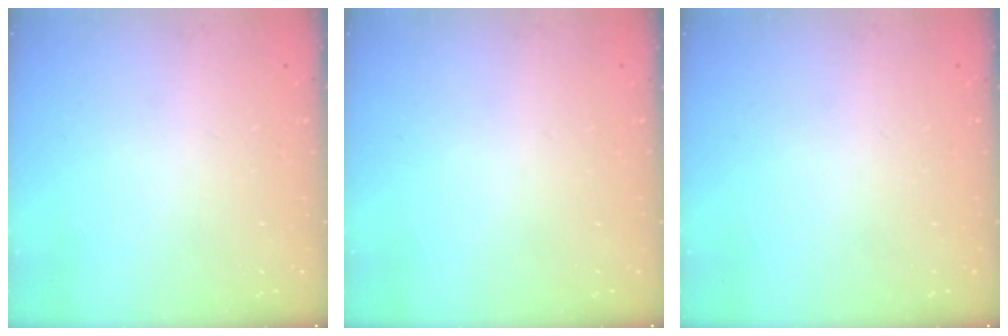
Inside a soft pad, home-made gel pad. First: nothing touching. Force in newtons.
{"total": 0.0}
{"total": 0.0}